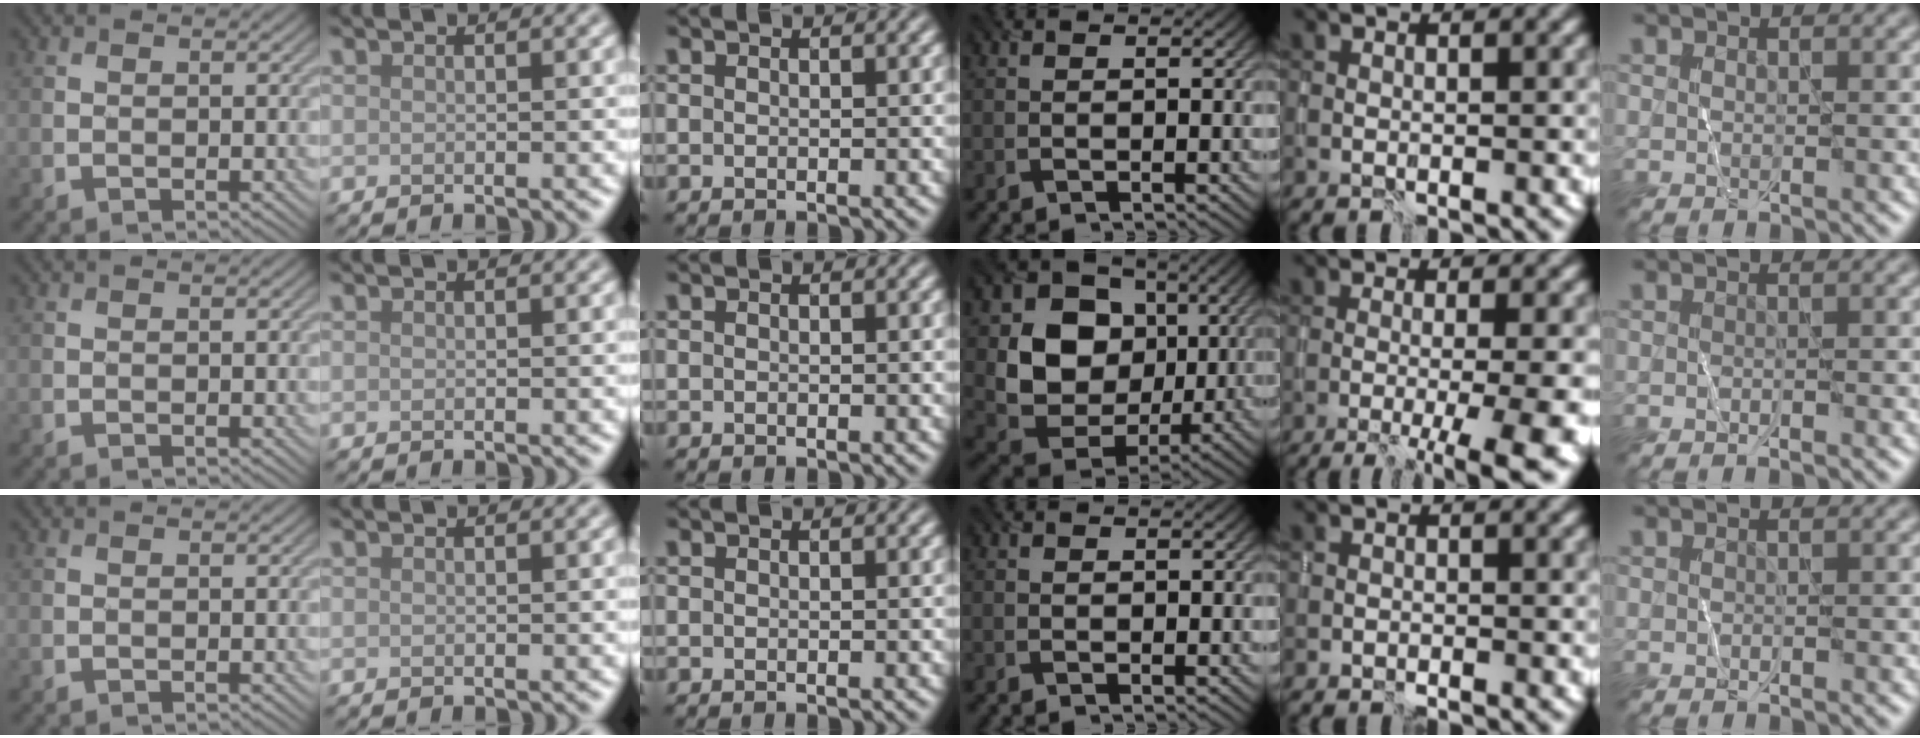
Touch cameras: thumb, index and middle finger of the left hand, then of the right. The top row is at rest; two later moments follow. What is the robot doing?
{"motion": "wrap", "object": "plastic wrap"}